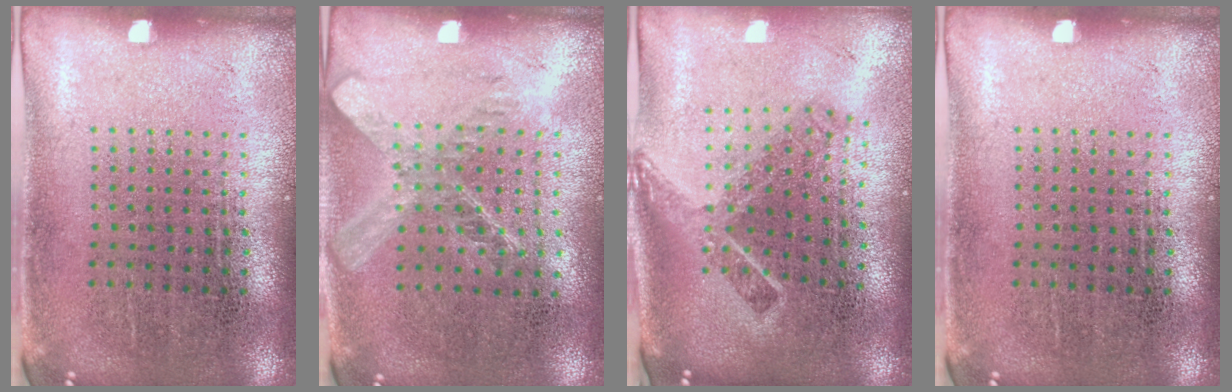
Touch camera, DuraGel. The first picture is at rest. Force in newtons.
{"total": 1.5, "press": 1.3, "slide": 0.7}
{"total": 2.1, "press": 1.4, "slide": 1.5}
{"total": 0.0}